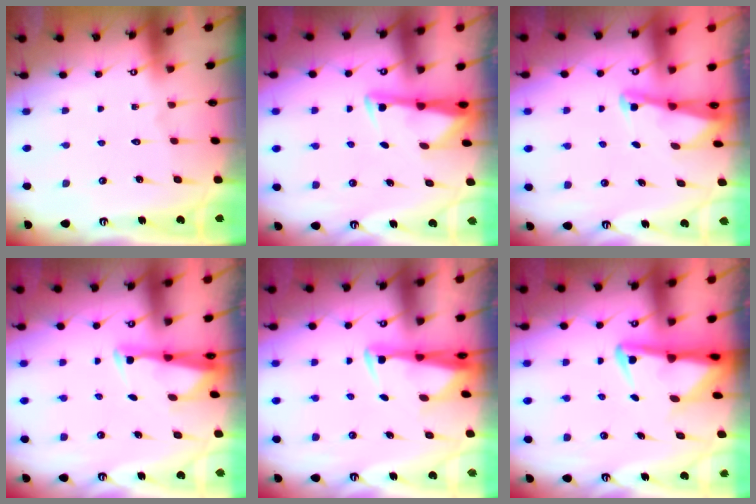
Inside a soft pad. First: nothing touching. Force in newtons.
{"total": 3.1, "press": 3.1, "slide": 0.5}
{"total": 2.0, "press": 2.0, "slide": 0.3}
{"total": 2.7, "press": 2.6, "slide": 0.7}
{"total": 2.9, "press": 2.8, "slide": 0.9}
{"total": 4.6, "press": 4.6, "slide": 0.9}